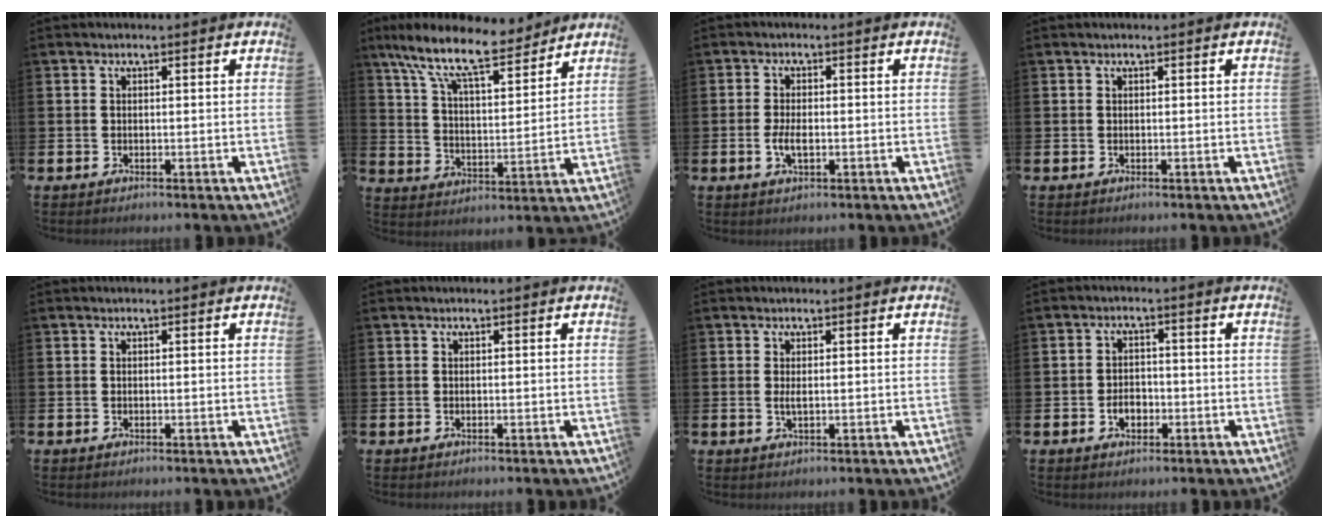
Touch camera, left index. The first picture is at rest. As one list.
[{"total": 11.3, "force": [9.4, 3.1, 5.5], "torque": [-0.128, -0.055, 0.159]}, {"total": 3.0, "force": [-0.6, 1.4, 2.6], "torque": [-0.040, -0.001, -0.012]}, {"total": 0.0}, {"total": 0.0}, {"total": 0.0}, {"total": 1.2, "force": [0.1, 0.3, 1.1], "torque": [-0.014, -0.002, 0.000]}, {"total": 2.8, "force": [-1.0, 2.0, 1.7], "torque": [-0.019, -0.002, -0.024]}]